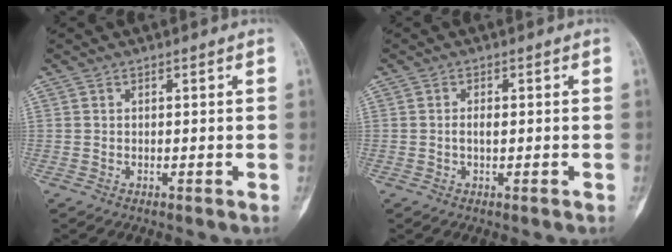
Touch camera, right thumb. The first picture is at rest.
{"total": 1.6, "force": [-0.2, 0.6, 1.5], "torque": [-0.030, 0.000, -0.006]}